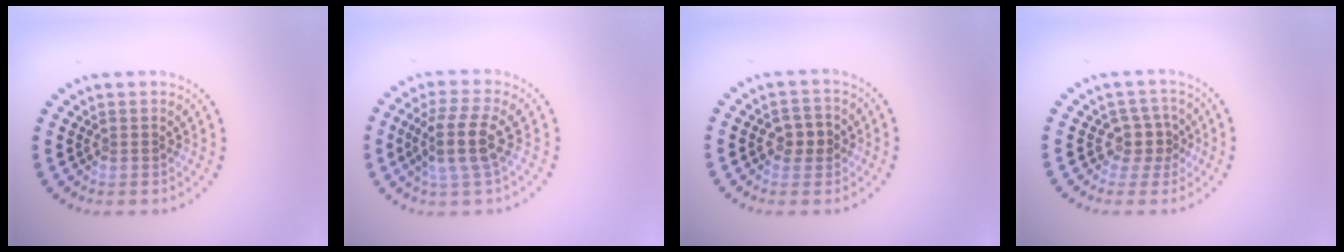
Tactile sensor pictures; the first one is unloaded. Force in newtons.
{"total": 3.8, "press": 3.1, "slide": 2.3}
{"total": 2.2, "press": 2.2, "slide": 0.3}
{"total": 2.5, "press": 1.9, "slide": 1.6}